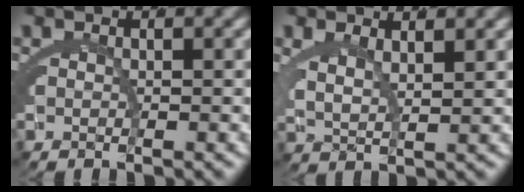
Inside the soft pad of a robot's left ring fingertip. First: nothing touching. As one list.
[{"total": 3.2, "force": [1.9, 1.2, 2.2], "torque": [-0.054, -0.011, 0.042]}]